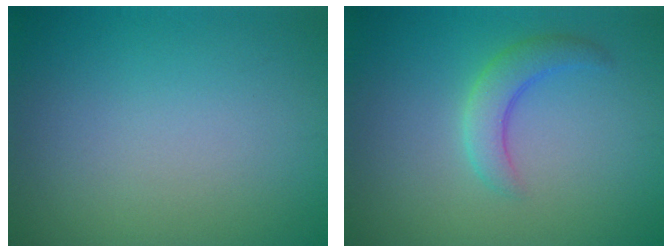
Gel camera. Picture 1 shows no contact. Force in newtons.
{"total": 2.9, "press": 2.9, "slide": 0.2}